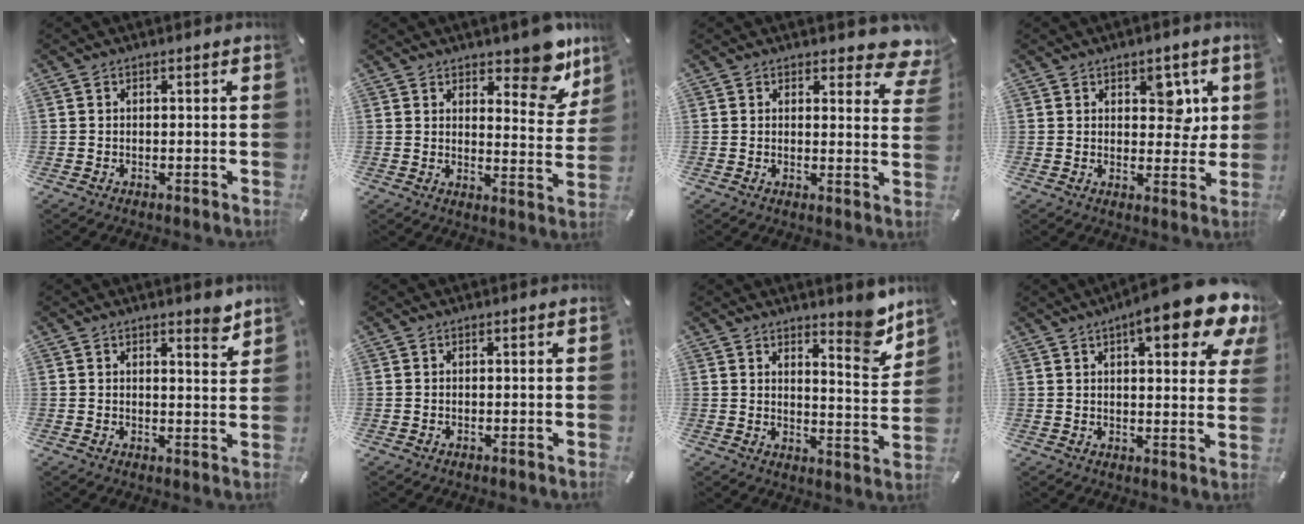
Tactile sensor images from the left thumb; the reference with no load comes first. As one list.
[{"total": 11.2, "force": [8.7, 4.6, 5.3], "torque": [-0.044, -0.072, 0.150]}, {"total": 5.6, "force": [4.4, 2.5, 2.4], "torque": [-0.012, -0.039, 0.074]}, {"total": 6.6, "force": [2.7, 4.3, 4.1], "torque": [-0.028, -0.013, 0.036]}, {"total": 3.8, "force": [3.2, 1.0, 1.8], "torque": [-0.019, -0.023, 0.053]}, {"total": 0.0}, {"total": 9.0, "force": [7.6, 2.2, 4.3], "torque": [-0.036, -0.067, 0.127]}, {"total": 15.8, "force": [9.6, 4.5, 11.8], "torque": [-0.162, -0.053, 0.150]}]